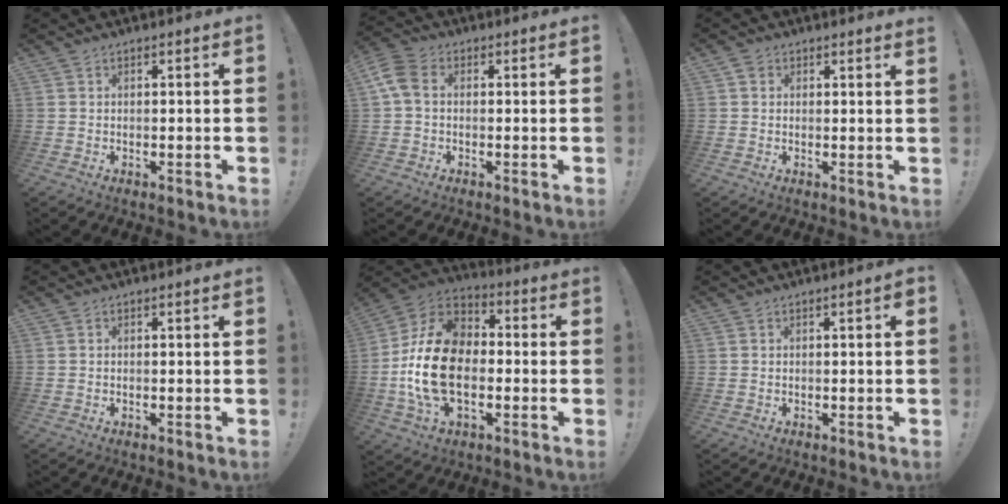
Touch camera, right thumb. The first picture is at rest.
{"total": 6.8, "force": [0.9, 4.7, 4.8], "torque": [-0.108, 0.006, 0.020]}
{"total": 1.6, "force": [1.5, 0.6, 0.4], "torque": [0.005, -0.007, 0.025]}
{"total": 0.0}
{"total": 20.7, "force": [-3.2, 13.7, 15.2], "torque": [-0.293, 0.033, -0.045]}
{"total": 1.1, "force": [-0.2, -0.1, 1.1], "torque": [-0.018, 0.000, -0.005]}